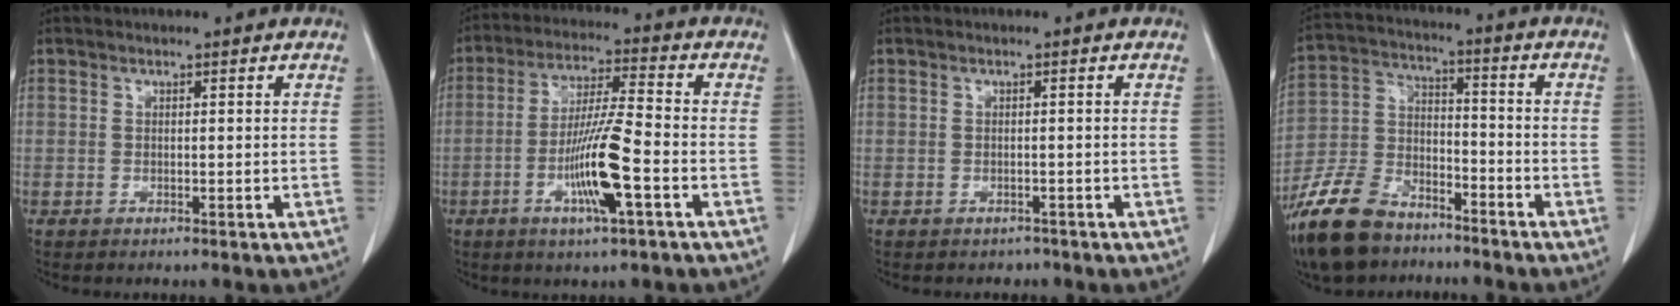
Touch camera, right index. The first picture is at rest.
{"total": 10.8, "force": [-3.7, 0.4, 10.2], "torque": [-0.195, -0.008, -0.070]}
{"total": 1.4, "force": [-1.2, 0.8, 0.0], "torque": [-0.005, 0.000, -0.018]}
{"total": 13.6, "force": [-10.3, 6.2, 6.2], "torque": [-0.143, -0.004, -0.195]}